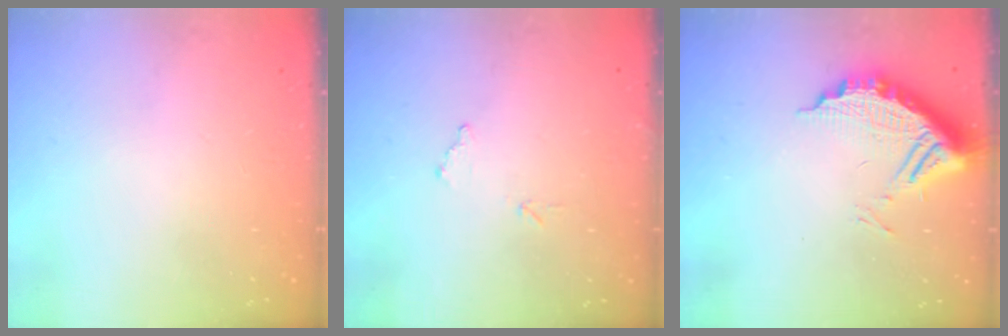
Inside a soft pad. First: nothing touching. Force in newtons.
{"total": 7.2, "press": 7.1, "slide": 0.5}
{"total": 11.0, "press": 11.0, "slide": 1.0}